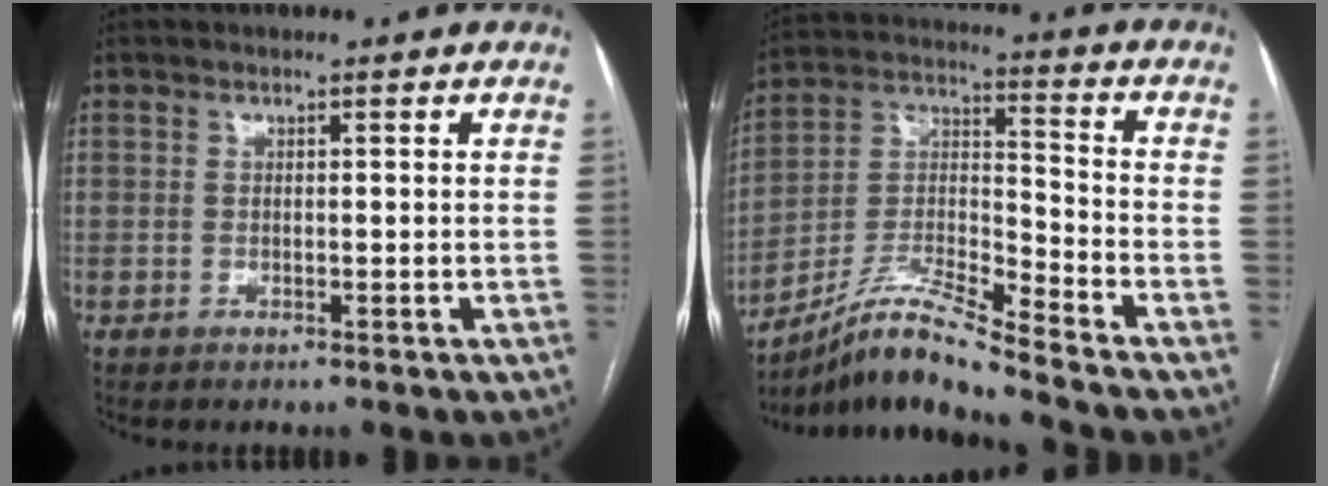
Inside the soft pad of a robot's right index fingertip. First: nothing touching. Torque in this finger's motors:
{"motor_torque": [0.03, -0.23, -0.01, 0.06]}